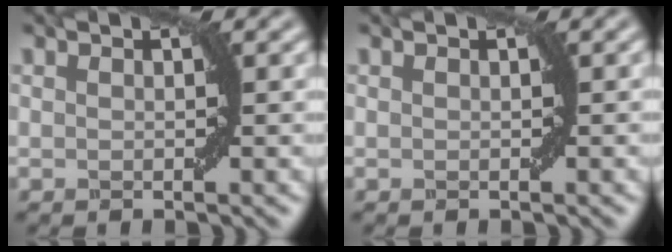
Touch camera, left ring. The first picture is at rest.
{"total": 0.0}